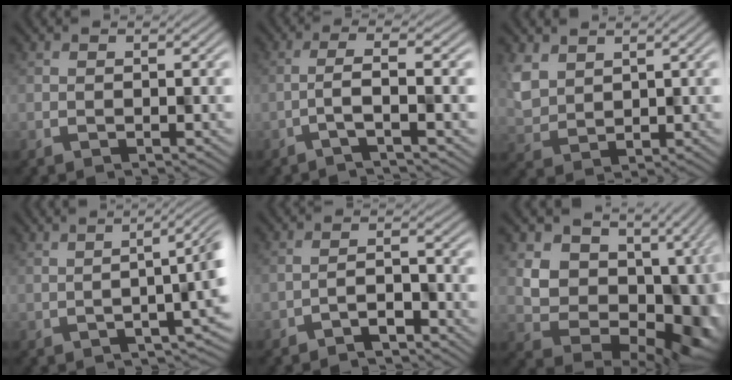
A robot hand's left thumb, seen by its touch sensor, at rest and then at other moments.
{"total": 3.5, "force": [-0.9, 0.4, 3.3], "torque": [-0.044, 0.017, -0.036]}
{"total": 4.8, "force": [3.1, 3.2, 1.7], "torque": [-0.044, -0.011, 0.056]}
{"total": 4.4, "force": [0.9, 0.4, 4.3], "torque": [-0.057, 0.005, 0.014]}
{"total": 2.1, "force": [-1.7, 0.3, 1.1], "torque": [-0.019, 0.007, -0.037]}
{"total": 10.7, "force": [3.1, 7.8, 6.5], "torque": [-0.101, -0.021, 0.058]}